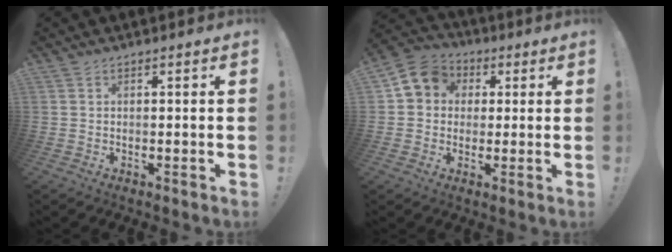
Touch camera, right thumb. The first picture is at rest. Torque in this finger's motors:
{"motor_torque": [0.79, 1.06, -0.12, 0.11, 0.16]}